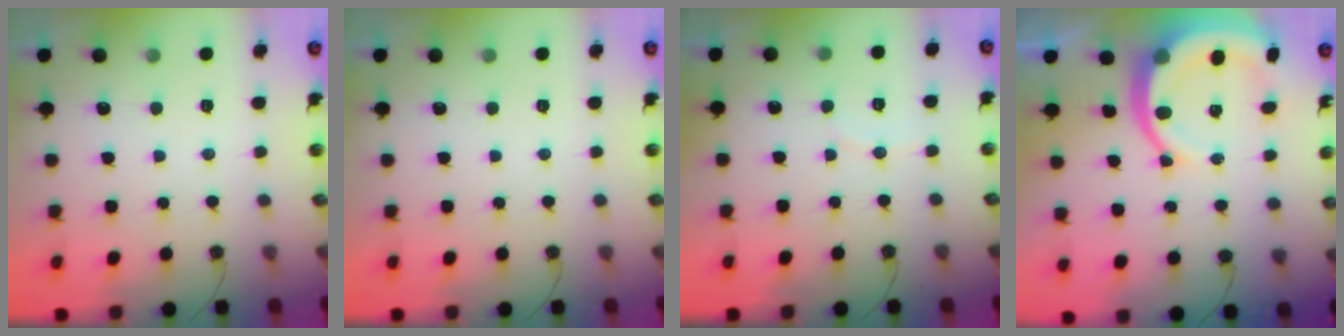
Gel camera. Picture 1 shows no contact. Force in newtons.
{"total": 0.0}
{"total": 2.3, "press": 2.3, "slide": 0.3}
{"total": 12.1, "press": 11.9, "slide": 2.1}